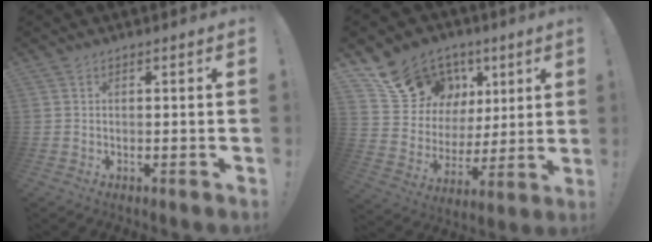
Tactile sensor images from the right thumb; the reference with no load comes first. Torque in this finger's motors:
{"motor_torque": [0.72, 0.97, 0.15, 0.11, 0.01]}